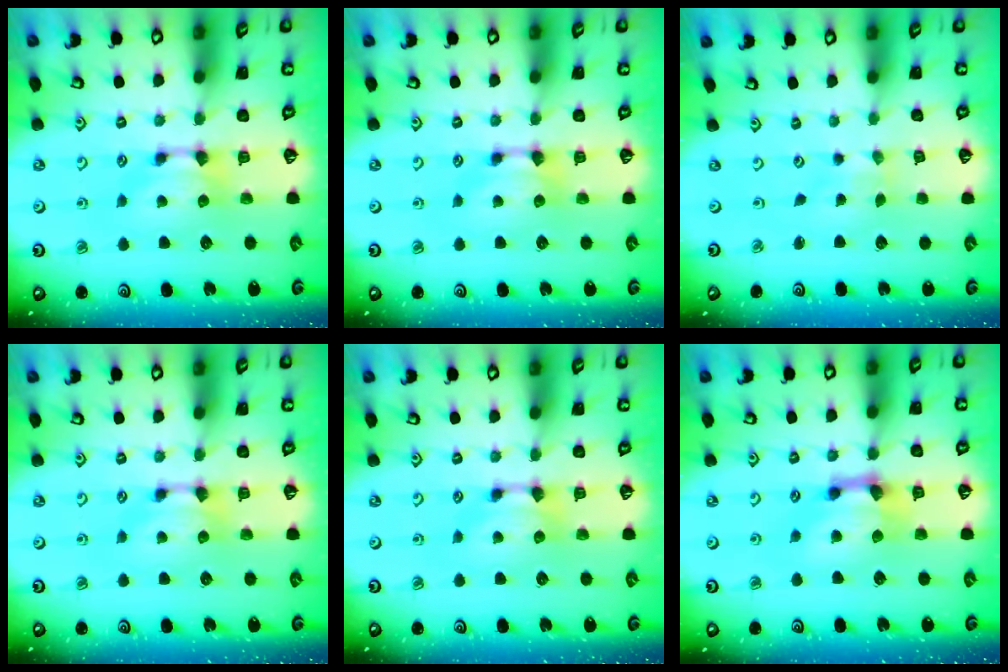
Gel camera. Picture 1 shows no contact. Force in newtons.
{"total": 0.0}
{"total": 3.7, "press": 3.7, "slide": 0.7}
{"total": 0.0}
{"total": 0.0}
{"total": 2.4, "press": 1.6, "slide": 1.8}